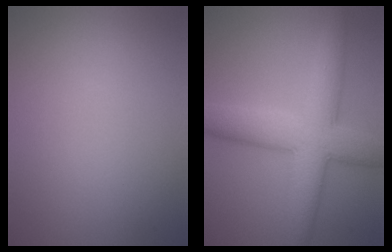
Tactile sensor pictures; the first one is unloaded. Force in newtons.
{"total": 8.3, "press": 8.3, "slide": 0.1}